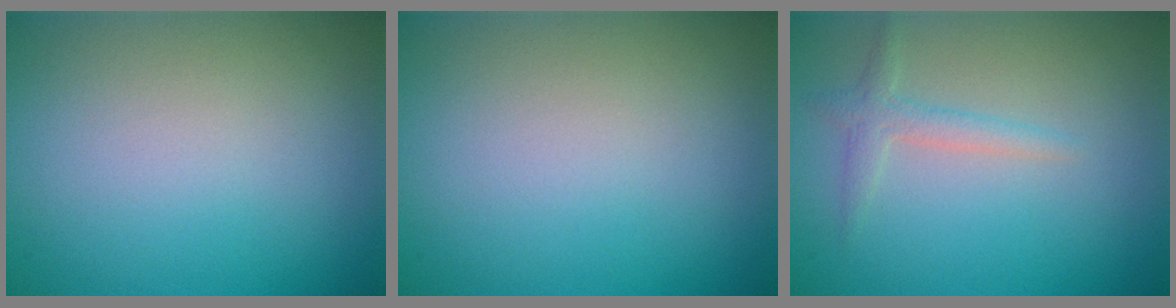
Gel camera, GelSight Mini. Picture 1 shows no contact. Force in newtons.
{"total": 0.0}
{"total": 1.6, "press": 1.6, "slide": 0.1}